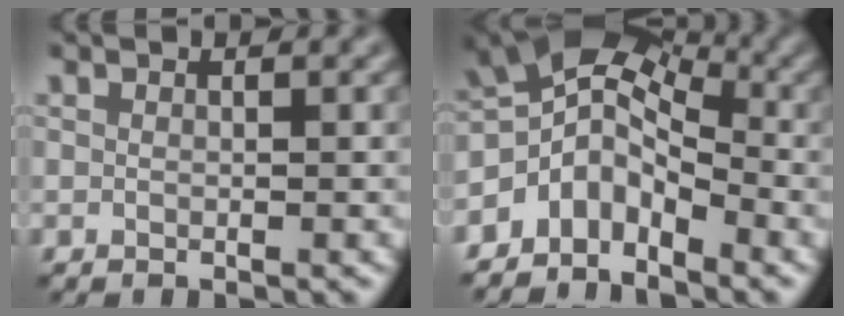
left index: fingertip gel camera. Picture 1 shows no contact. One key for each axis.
{"total": 6.1, "fx": -3.2, "fy": 3.8, "fz": 3.5, "tx": -0.058, "ty": 0.007, "tz": -0.073}